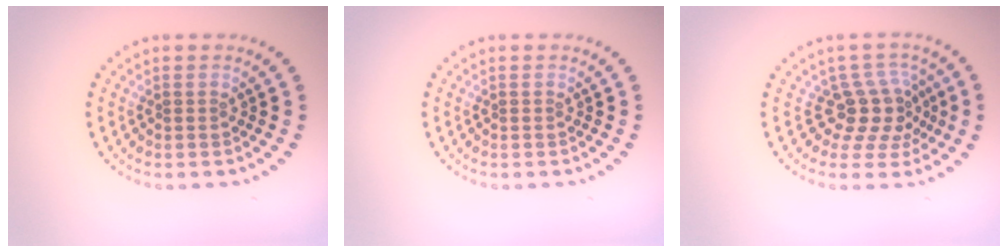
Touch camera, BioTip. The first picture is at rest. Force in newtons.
{"total": 0.0}
{"total": 3.6, "press": 2.7, "slide": 2.5}